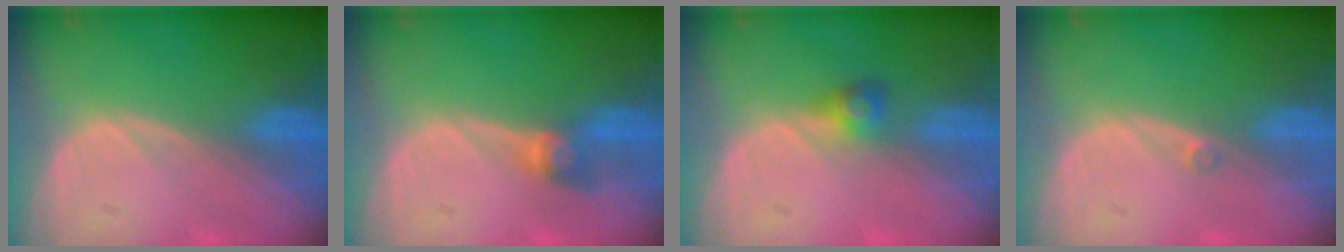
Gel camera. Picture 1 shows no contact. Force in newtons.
{"total": 2.7, "press": 2.6, "slide": 0.5}
{"total": 2.5, "press": 2.4, "slide": 0.7}
{"total": 0.7, "press": 0.6, "slide": 0.3}